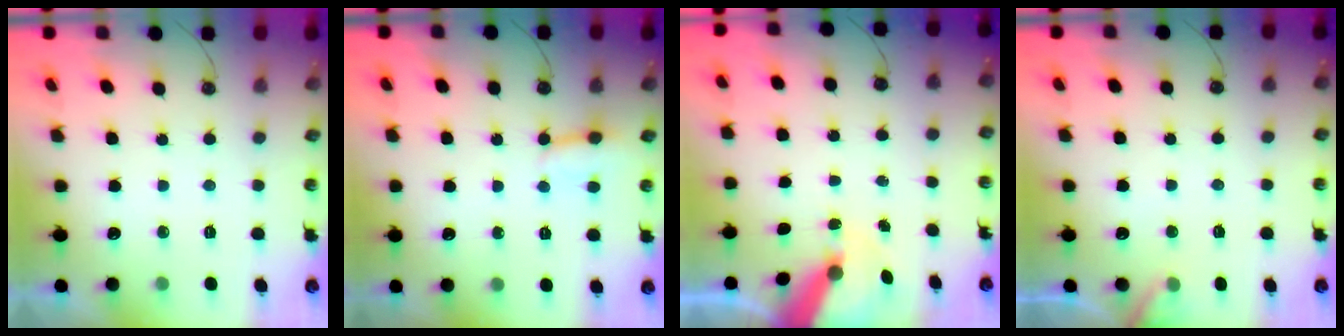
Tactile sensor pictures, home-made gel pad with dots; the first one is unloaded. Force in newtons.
{"total": 2.9, "press": 2.8, "slide": 0.5}
{"total": 8.9, "press": 8.8, "slide": 1.2}
{"total": 5.3, "press": 5.3, "slide": 0.3}